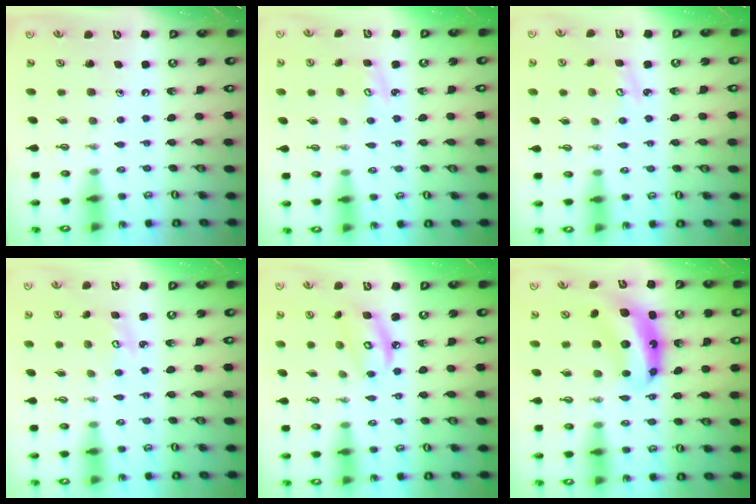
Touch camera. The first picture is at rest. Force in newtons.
{"total": 3.0, "press": 3.0, "slide": 0.3}
{"total": 2.7, "press": 2.7, "slide": 0.3}
{"total": 2.8, "press": 2.8, "slide": 0.3}
{"total": 7.2, "press": 7.1, "slide": 0.5}
{"total": 8.1, "press": 8.0, "slide": 1.0}